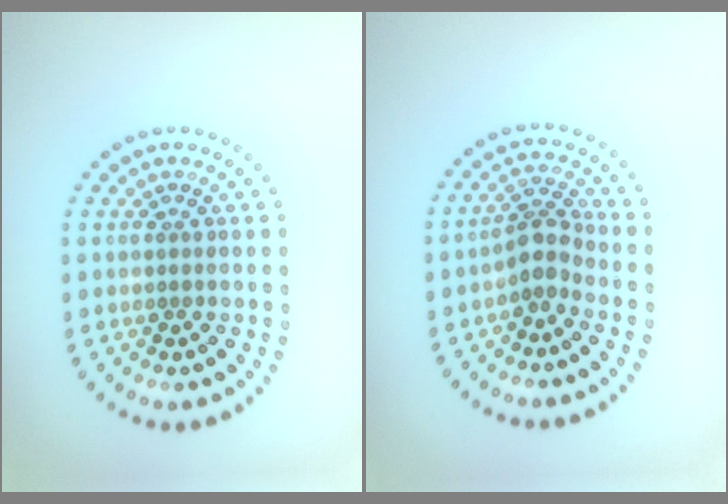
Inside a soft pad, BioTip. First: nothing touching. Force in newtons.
{"total": 2.7, "press": 2.1, "slide": 1.7}